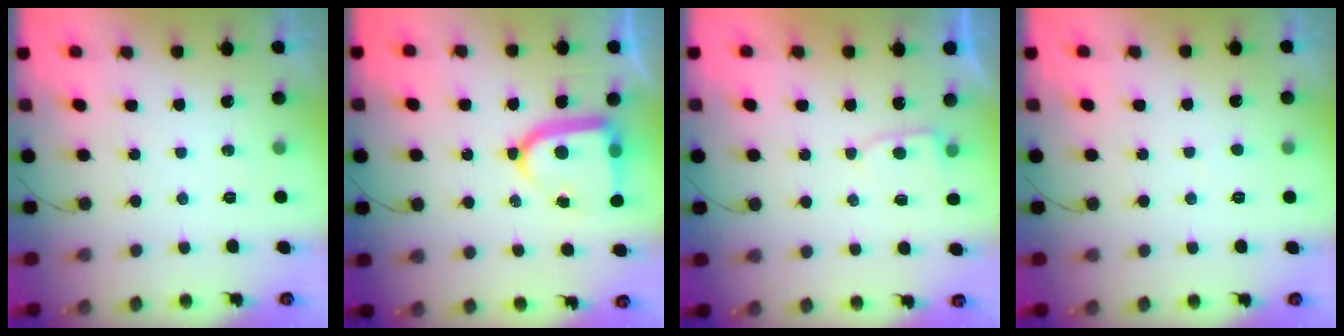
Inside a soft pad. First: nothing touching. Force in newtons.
{"total": 13.8, "press": 13.7, "slide": 1.4}
{"total": 2.8, "press": 2.8, "slide": 0.4}
{"total": 2.6, "press": 2.6, "slide": 0.1}